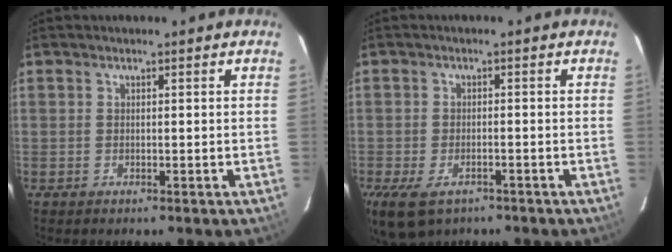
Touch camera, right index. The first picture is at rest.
{"total": 9.6, "force": [-6.0, 4.8, 5.8], "torque": [-0.142, -0.034, -0.101]}